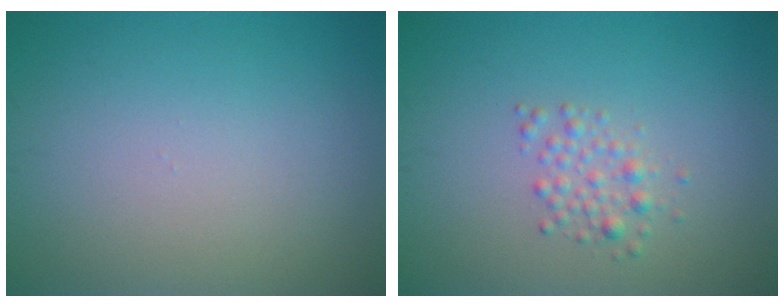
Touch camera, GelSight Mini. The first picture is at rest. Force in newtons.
{"total": 1.7, "press": 1.7, "slide": 0.0}